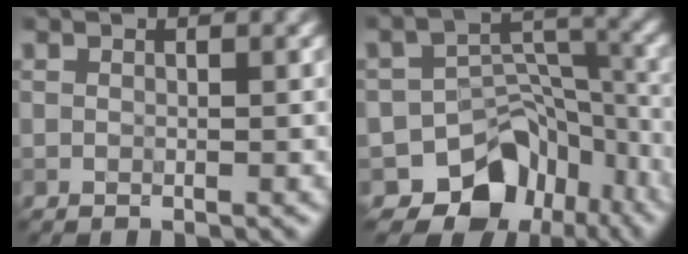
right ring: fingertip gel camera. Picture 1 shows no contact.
{"total": 9.0, "force": [-6.0, 6.0, 3.0], "torque": [-0.020, -0.002, -0.088]}